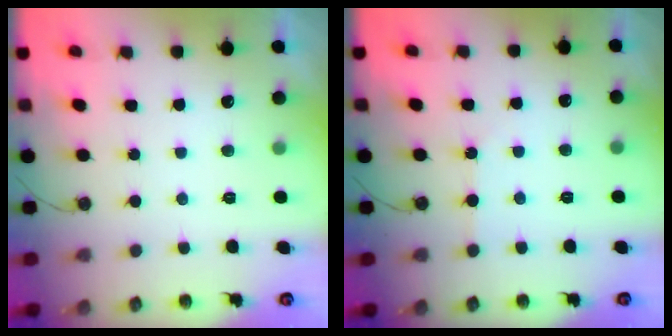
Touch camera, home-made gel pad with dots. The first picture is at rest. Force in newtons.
{"total": 2.9, "press": 2.8, "slide": 0.5}